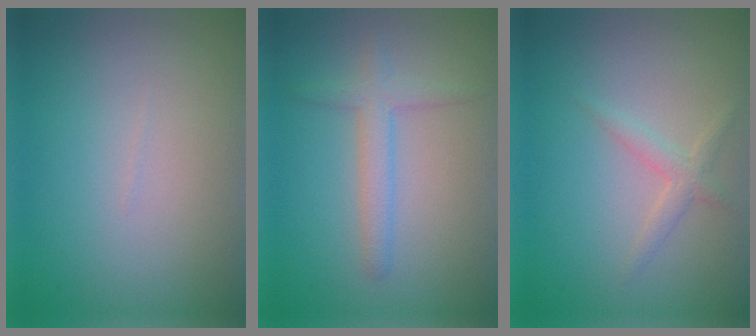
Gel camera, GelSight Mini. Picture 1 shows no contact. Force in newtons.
{"total": 2.3, "press": 2.3, "slide": 0.0}
{"total": 1.5, "press": 1.5, "slide": 0.1}